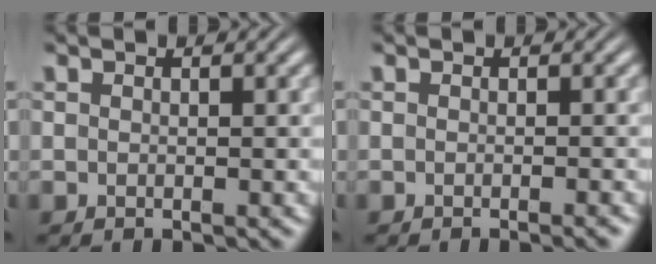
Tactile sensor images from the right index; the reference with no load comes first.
{"total": 0.8, "force": [-0.7, 0.0, 0.5], "torque": [-0.006, 0.003, -0.012]}